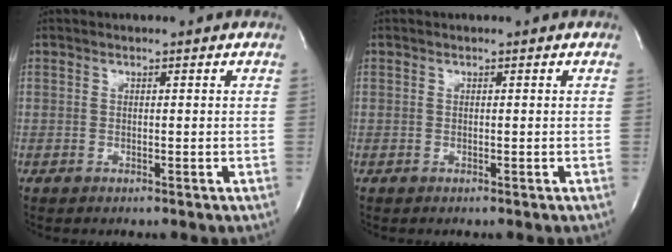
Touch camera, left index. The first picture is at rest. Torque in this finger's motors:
{"motor_torque": [0.00, 0.00, 0.00, 0.00]}